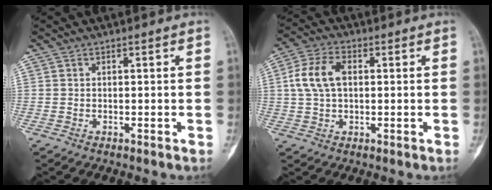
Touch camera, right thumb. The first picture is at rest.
{"total": 8.2, "force": [1.2, 5.1, 6.4], "torque": [-0.135, 0.019, 0.022]}